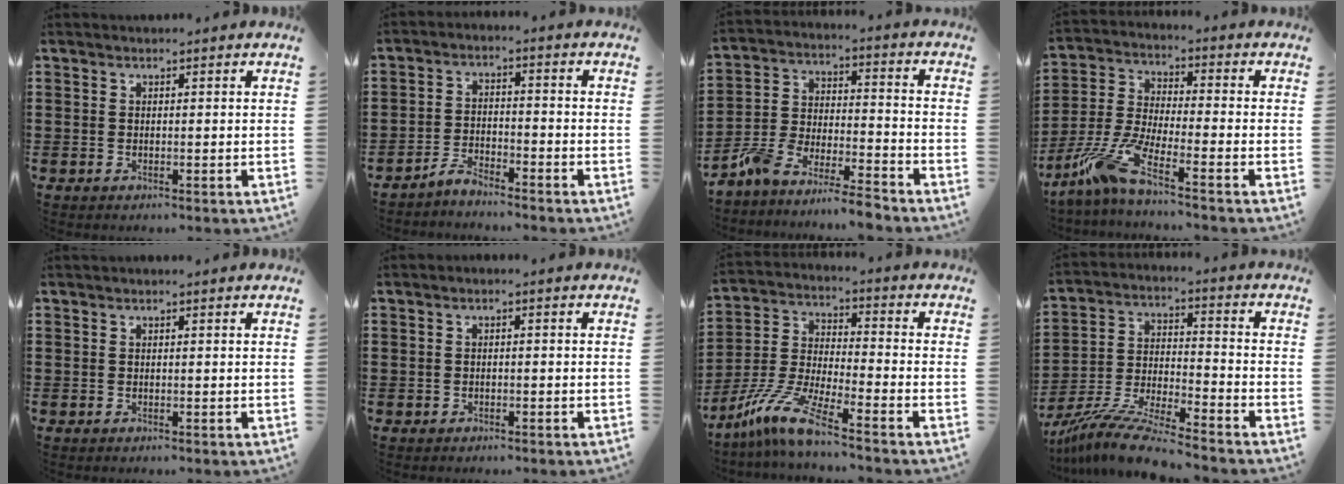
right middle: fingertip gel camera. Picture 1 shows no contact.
{"total": 3.2, "force": [-3.1, 0.1, 0.8], "torque": [-0.025, 0.002, -0.064]}
{"total": 7.0, "force": [-6.9, -0.1, 1.4], "torque": [-0.037, 0.003, -0.138]}
{"total": 8.3, "force": [-5.7, 0.9, 6.1], "torque": [-0.153, -0.022, -0.117]}
{"total": 0.7, "force": [0.7, 0.1, 0.0], "torque": [-0.002, 0.000, 0.014]}
{"total": 0.0}
{"total": 9.2, "force": [-7.3, 0.4, 5.6], "torque": [-0.135, -0.012, -0.149]}
{"total": 9.9, "force": [-9.1, -0.1, 3.8], "torque": [-0.079, 0.005, -0.180]}